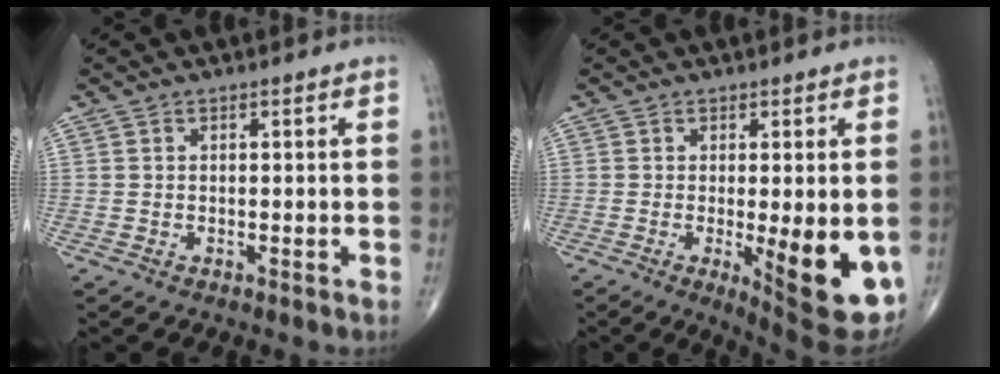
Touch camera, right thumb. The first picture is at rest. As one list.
[{"total": 13.4, "force": [-2.9, 3.7, 12.6], "torque": [-0.150, -0.025, -0.025]}]